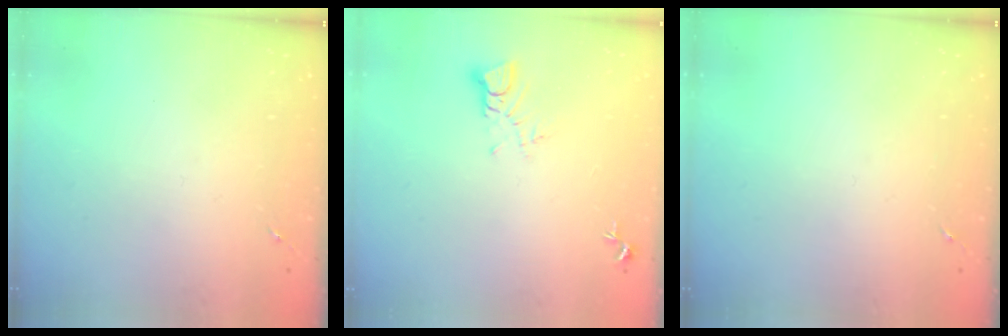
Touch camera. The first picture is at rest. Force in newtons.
{"total": 3.6, "press": 3.6, "slide": 0.2}
{"total": 0.0}